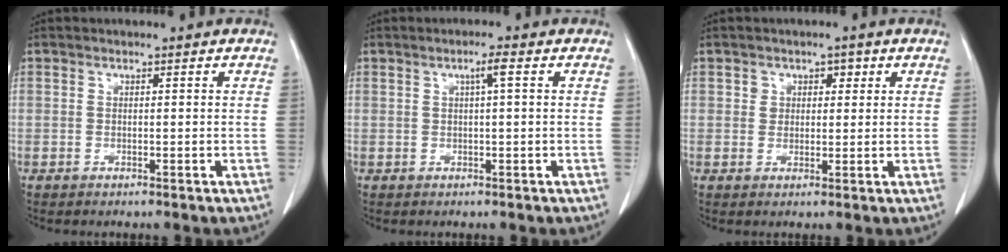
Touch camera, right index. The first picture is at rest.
{"total": 2.3, "force": [0.8, 0.2, 2.2], "torque": [-0.040, 0.005, 0.015]}
{"total": 3.1, "force": [1.2, 2.4, 1.5], "torque": [-0.020, 0.010, 0.020]}